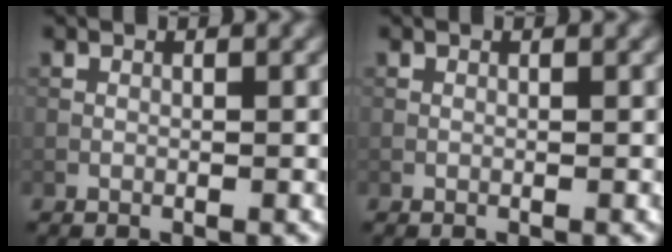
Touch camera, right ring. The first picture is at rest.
{"total": 0.0}